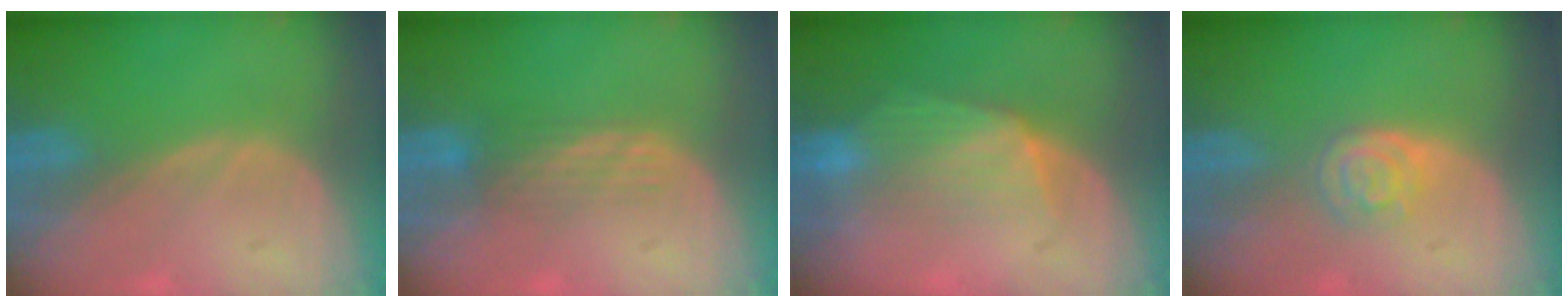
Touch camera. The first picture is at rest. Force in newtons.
{"total": 3.3, "press": 3.0, "slide": 1.5}
{"total": 7.0, "press": 6.3, "slide": 3.0}
{"total": 3.7, "press": 3.6, "slide": 1.0}